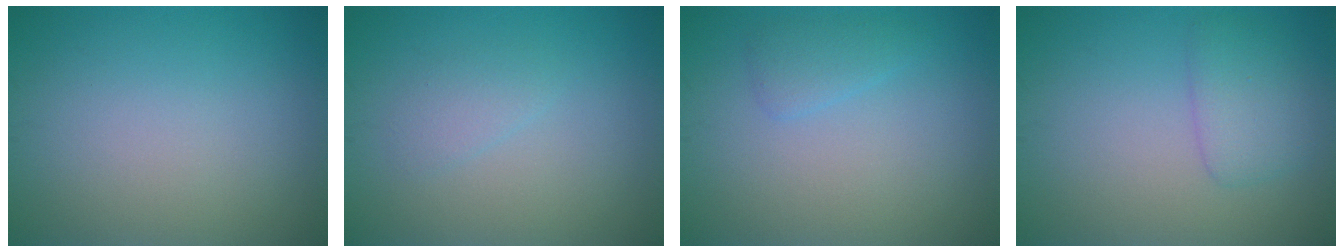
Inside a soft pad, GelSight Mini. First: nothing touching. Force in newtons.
{"total": 1.3, "press": 1.3, "slide": 0.2}
{"total": 1.4, "press": 1.4, "slide": 0.2}
{"total": 2.6, "press": 2.6, "slide": 0.1}